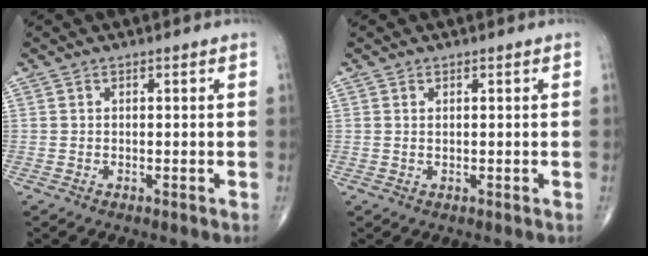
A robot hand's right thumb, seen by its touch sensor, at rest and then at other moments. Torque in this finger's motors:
{"motor_torque": [-0.30, 0.37, -0.17, -0.10, -0.03]}